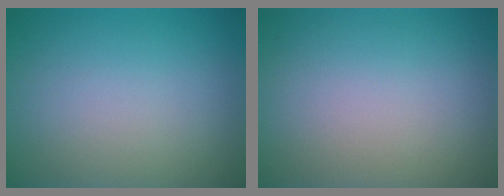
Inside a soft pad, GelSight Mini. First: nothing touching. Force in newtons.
{"total": 0.0}